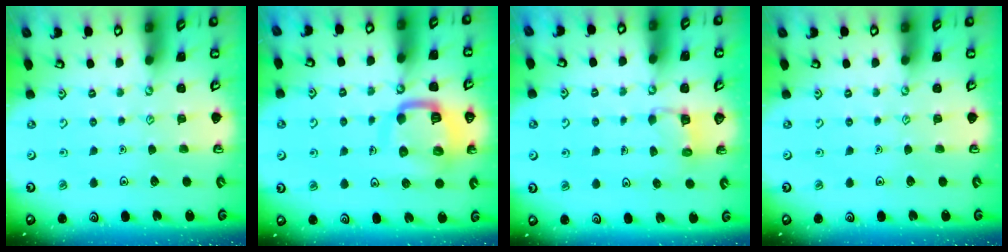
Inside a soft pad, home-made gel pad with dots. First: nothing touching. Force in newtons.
{"total": 12.5, "press": 12.4, "slide": 1.5}
{"total": 3.7, "press": 3.7, "slide": 0.4}
{"total": 0.0}